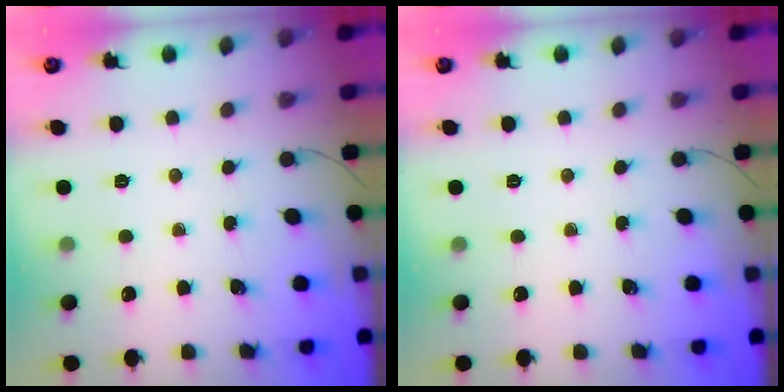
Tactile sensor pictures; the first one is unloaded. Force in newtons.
{"total": 0.0}